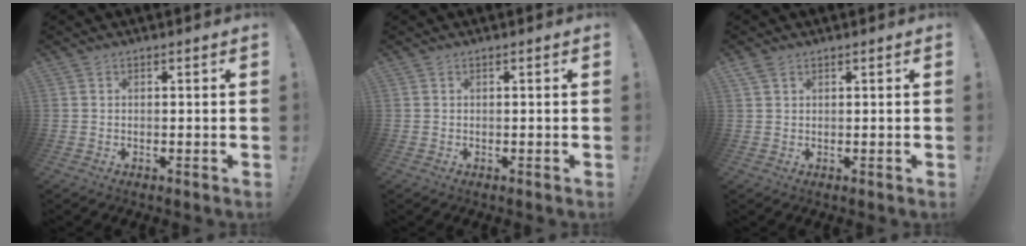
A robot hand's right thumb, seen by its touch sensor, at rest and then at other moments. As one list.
[{"total": 0.0}, {"total": 2.0, "force": [1.3, 1.0, 1.1], "torque": [-0.016, -0.003, 0.023]}]